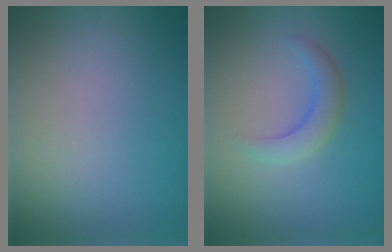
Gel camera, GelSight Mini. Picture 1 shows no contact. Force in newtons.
{"total": 2.6, "press": 2.6, "slide": 0.2}